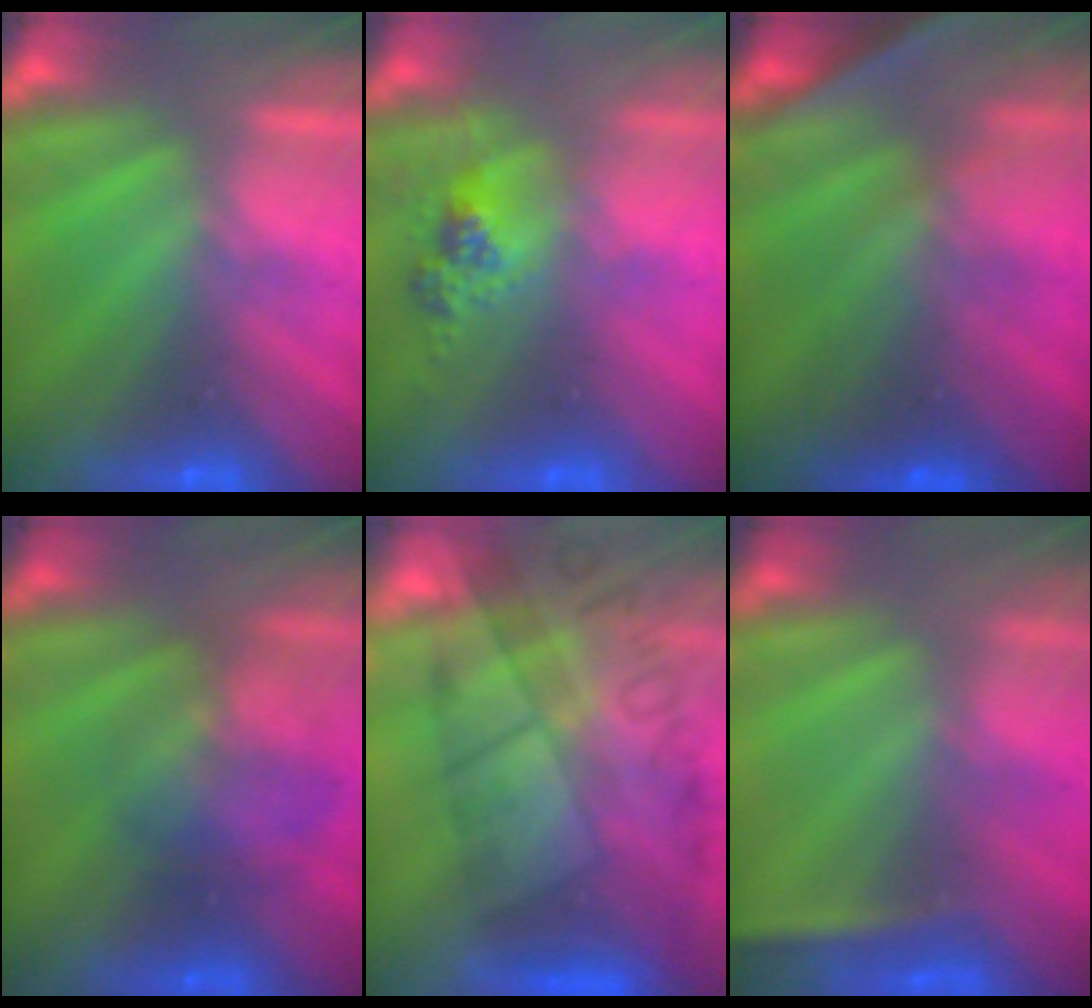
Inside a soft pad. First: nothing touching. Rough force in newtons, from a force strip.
{"total": 2.5}
{"total": 6.9}
{"total": 2.3}
{"total": 11.1}
{"total": 2.9}